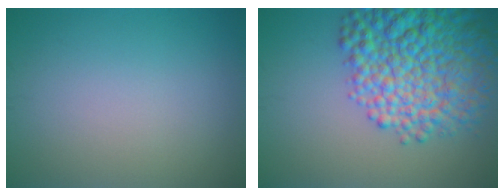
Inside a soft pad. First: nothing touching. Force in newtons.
{"total": 10.7, "press": 10.7, "slide": 0.5}